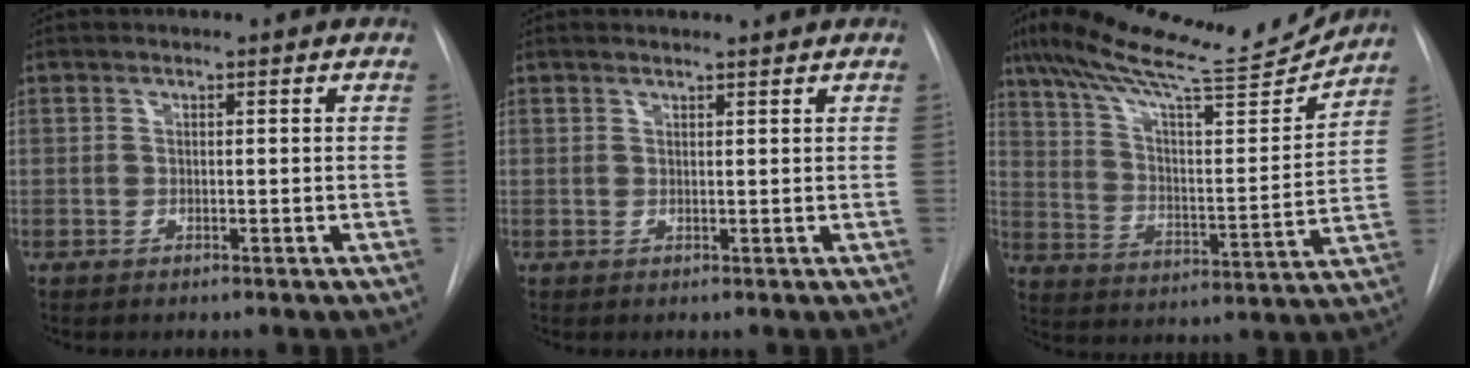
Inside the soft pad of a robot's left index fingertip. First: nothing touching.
{"total": 2.5, "force": [2.4, 0.0, 0.6], "torque": [-0.011, 0.011, 0.033]}
{"total": 20.4, "force": [18.2, 1.5, 9.0], "torque": [-0.158, -0.013, 0.277]}